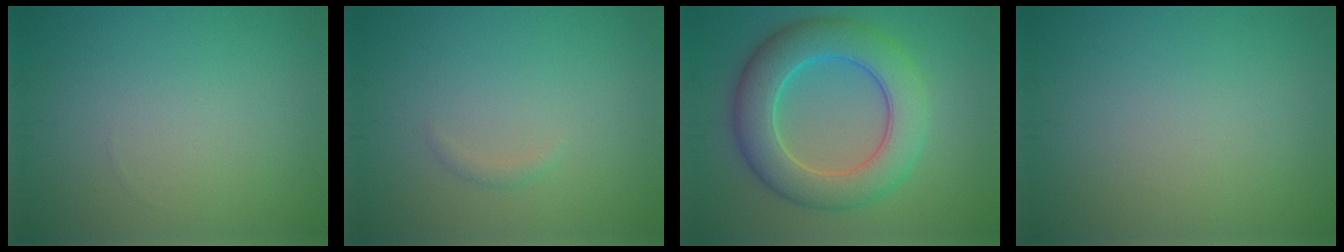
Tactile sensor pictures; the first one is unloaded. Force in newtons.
{"total": 0.7, "press": 0.7, "slide": 0.0}
{"total": 8.6, "press": 8.6, "slide": 0.2}
{"total": 0.0}